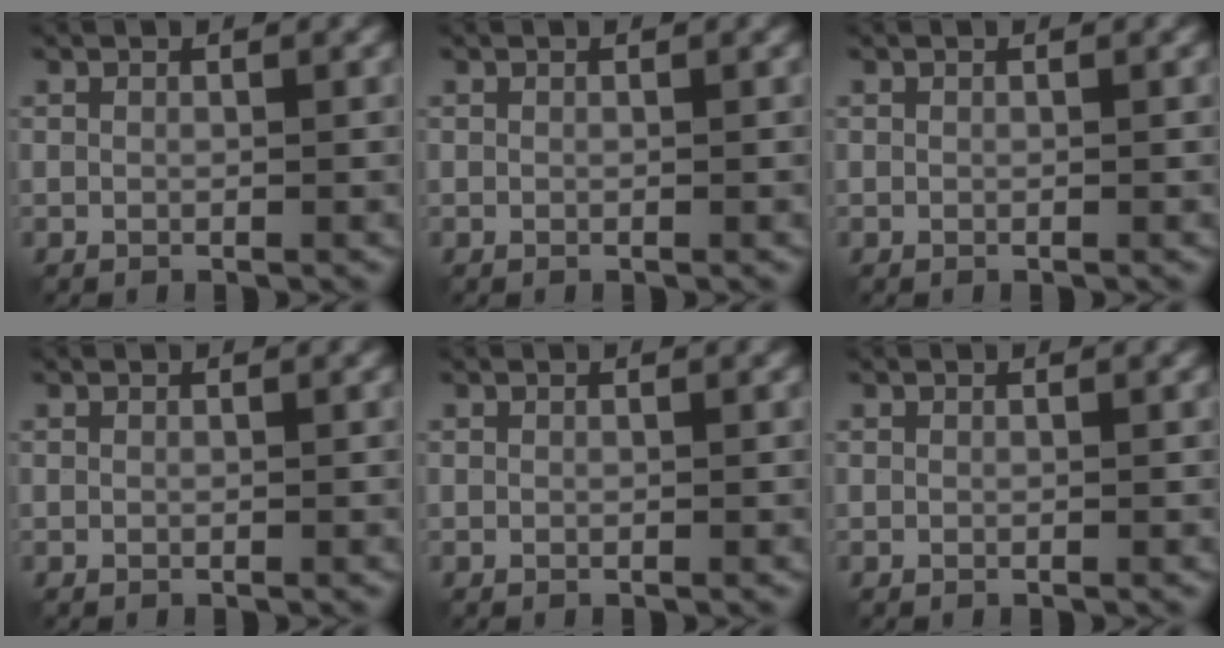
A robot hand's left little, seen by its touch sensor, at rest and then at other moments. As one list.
[{"total": 0.0}, {"total": 0.0}, {"total": 0.0}, {"total": 0.0}, {"total": 0.0}]